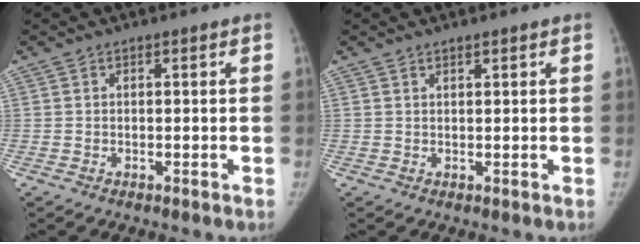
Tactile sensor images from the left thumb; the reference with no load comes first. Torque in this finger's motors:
{"motor_torque": [-0.17, -0.10, -0.22, 0.15, 0.00]}